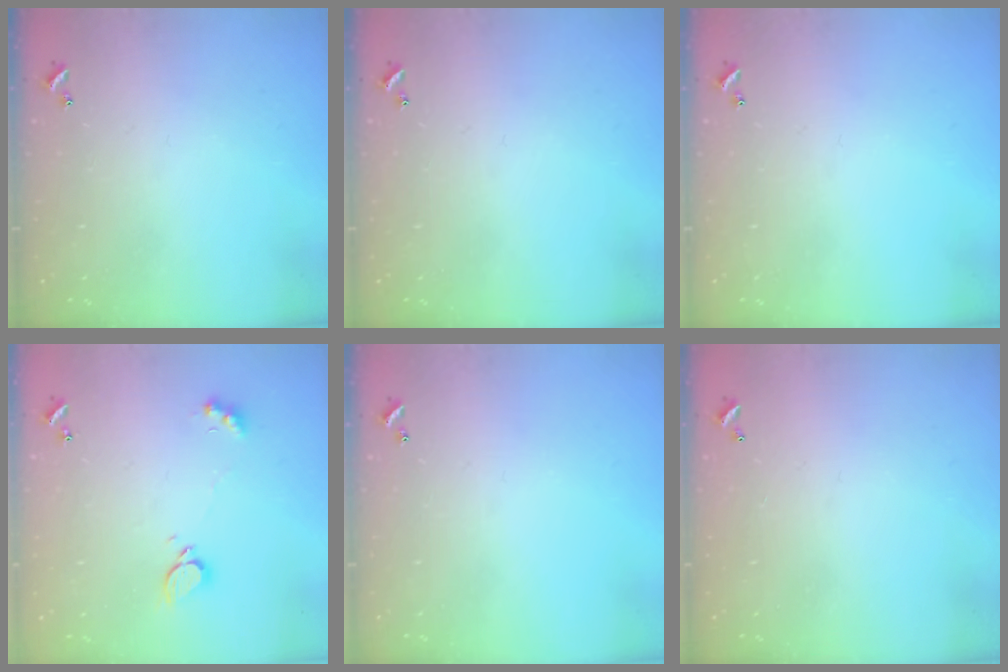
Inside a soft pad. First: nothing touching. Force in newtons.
{"total": 0.0}
{"total": 0.0}
{"total": 2.5, "press": 2.4, "slide": 0.5}
{"total": 0.0}
{"total": 2.8, "press": 2.8, "slide": 0.1}